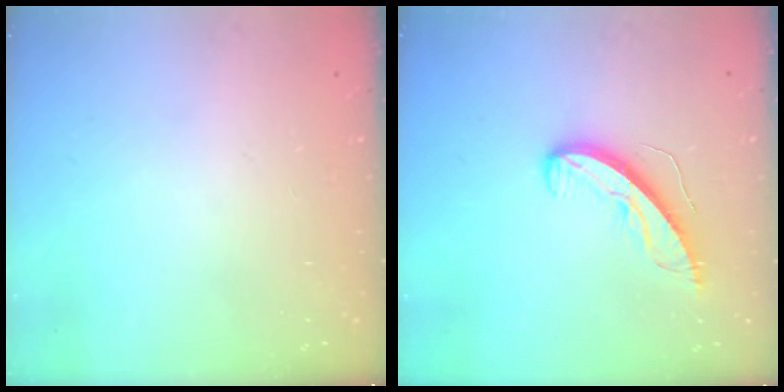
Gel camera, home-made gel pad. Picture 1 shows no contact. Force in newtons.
{"total": 10.4, "press": 10.4, "slide": 0.6}